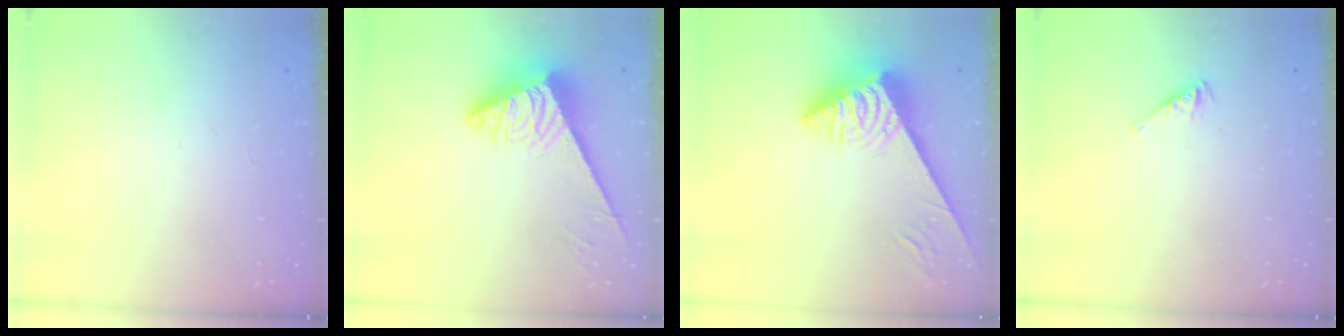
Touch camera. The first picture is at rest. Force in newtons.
{"total": 5.2, "press": 5.1, "slide": 0.5}
{"total": 6.0, "press": 6.0, "slide": 0.6}
{"total": 2.9, "press": 2.9, "slide": 0.3}